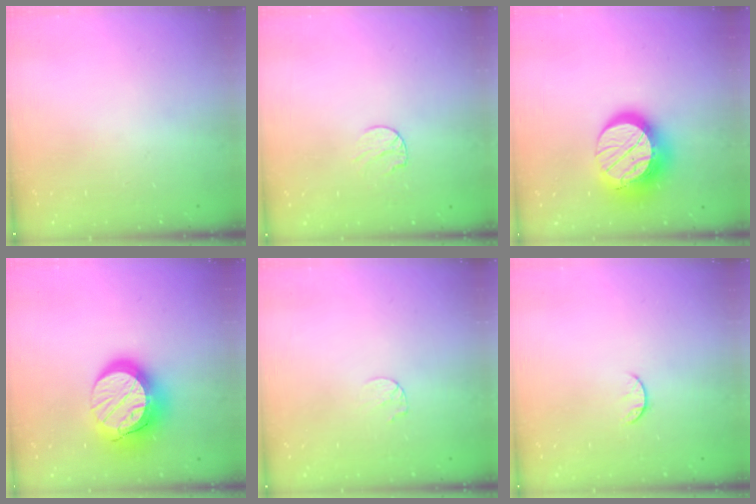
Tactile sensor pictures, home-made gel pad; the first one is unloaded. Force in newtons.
{"total": 6.6, "press": 6.5, "slide": 0.7}
{"total": 17.7, "press": 17.6, "slide": 1.9}
{"total": 18.5, "press": 18.5, "slide": 1.3}
{"total": 4.6, "press": 4.6, "slide": 0.5}
{"total": 6.0, "press": 5.9, "slide": 0.6}